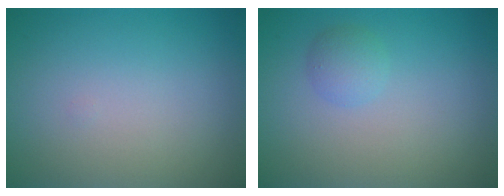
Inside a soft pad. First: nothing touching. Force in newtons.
{"total": 1.5, "press": 1.5, "slide": 0.1}